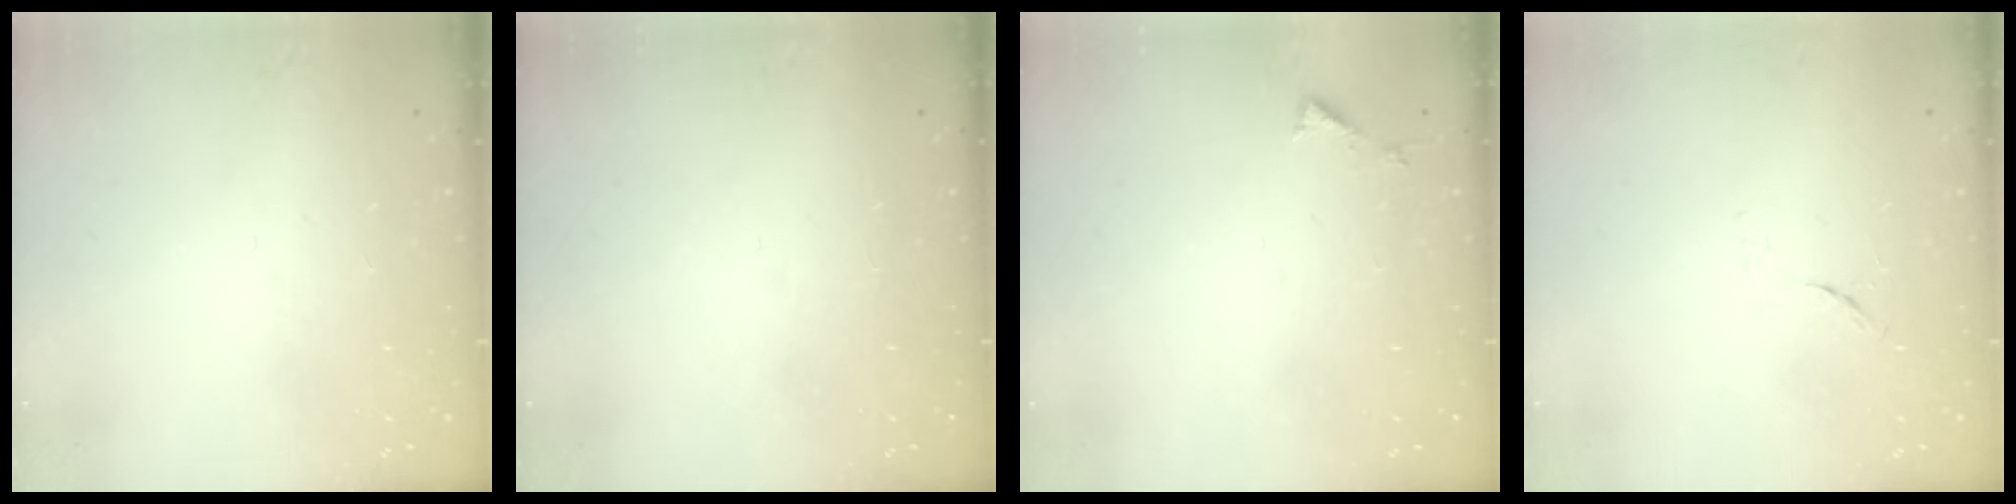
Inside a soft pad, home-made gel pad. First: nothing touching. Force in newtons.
{"total": 1.5, "press": 1.5, "slide": 0.1}
{"total": 3.0, "press": 3.0, "slide": 0.2}
{"total": 6.2, "press": 6.1, "slide": 0.9}